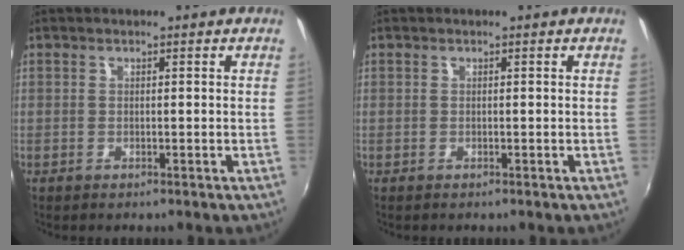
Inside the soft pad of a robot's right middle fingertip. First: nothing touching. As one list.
[{"total": 0.0}]